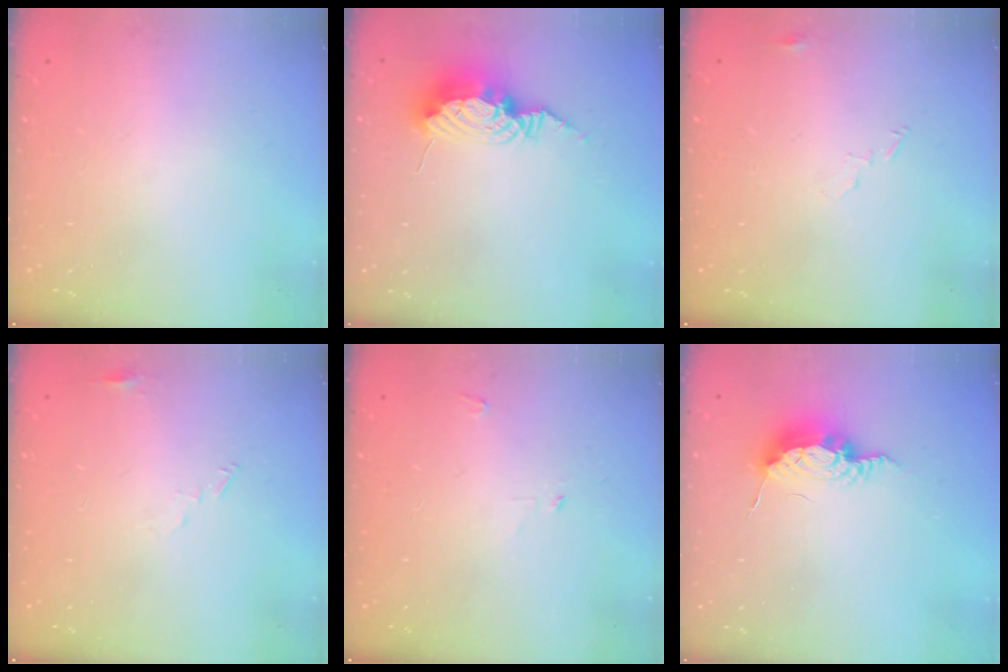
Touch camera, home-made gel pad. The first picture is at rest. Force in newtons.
{"total": 9.8, "press": 9.8, "slide": 0.9}
{"total": 4.3, "press": 4.3, "slide": 0.3}
{"total": 3.0, "press": 3.0, "slide": 0.2}
{"total": 2.4, "press": 2.4, "slide": 0.2}
{"total": 9.9, "press": 9.9, "slide": 1.0}